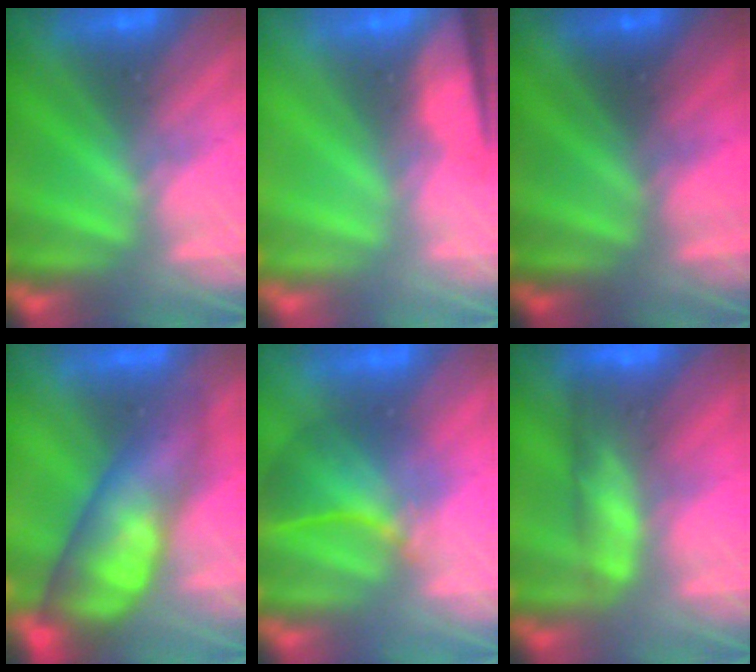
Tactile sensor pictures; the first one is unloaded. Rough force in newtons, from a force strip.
{"total": 8.4}
{"total": 1.9}
{"total": 7.8}
{"total": 3.8}
{"total": 8.6}